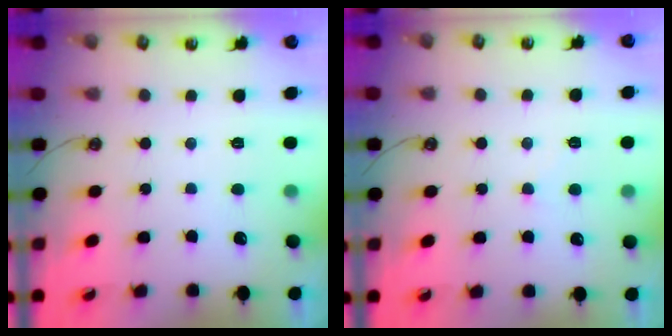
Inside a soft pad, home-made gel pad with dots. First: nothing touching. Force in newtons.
{"total": 0.6, "press": 0.1, "slide": 0.5}